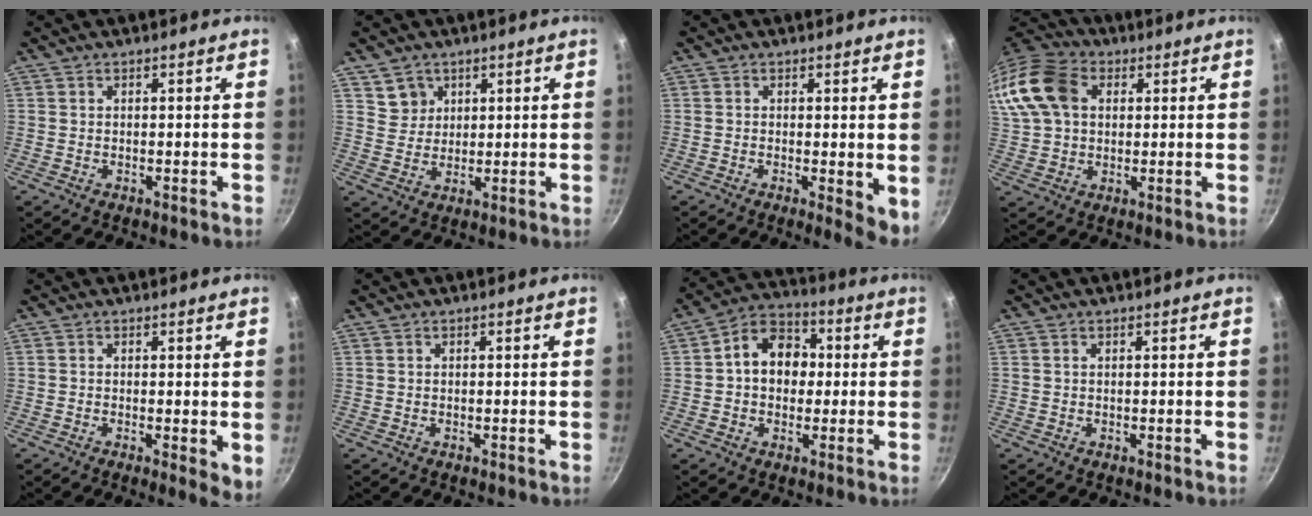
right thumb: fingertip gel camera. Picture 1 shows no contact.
{"total": 4.5, "force": [2.4, 3.7, 0.7], "torque": [0.013, -0.001, 0.047]}
{"total": 4.6, "force": [-0.2, 1.5, 4.3], "torque": [-0.054, -0.012, -0.002]}
{"total": 18.9, "force": [5.1, 13.9, 11.7], "torque": [-0.263, 0.028, 0.086]}
{"total": 4.0, "force": [-0.1, 1.3, 3.8], "torque": [-0.048, -0.013, -0.003]}
{"total": 0.0}
{"total": 10.9, "force": [0.6, 8.5, 6.8], "torque": [-0.066, 0.026, -0.008]}
{"total": 0.0}